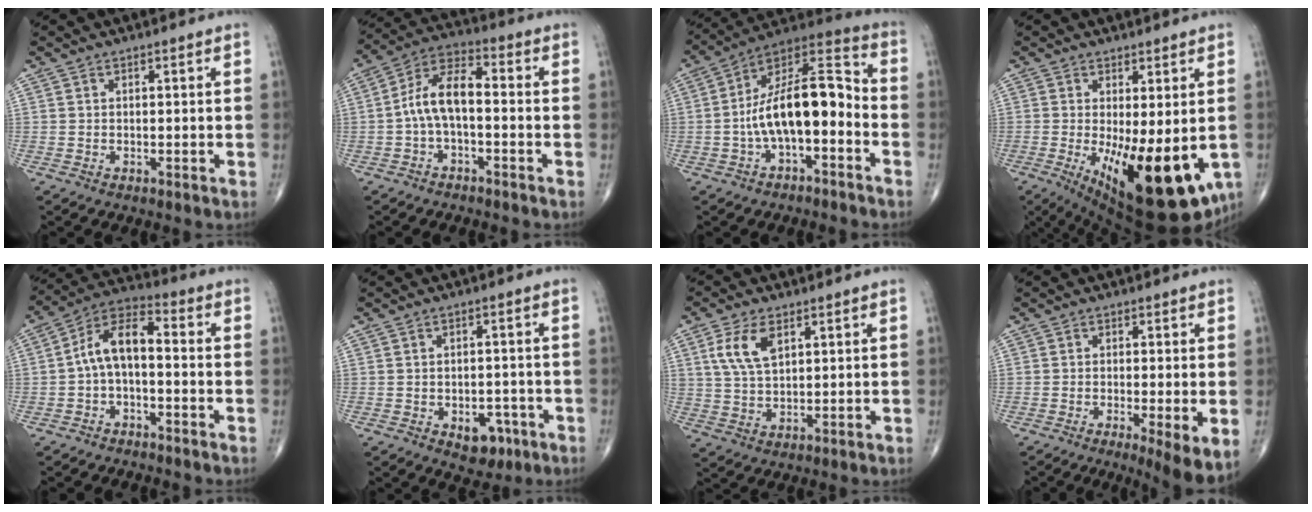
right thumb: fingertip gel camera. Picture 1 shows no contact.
{"total": 8.9, "force": [-1.3, 4.3, 7.7], "torque": [-0.145, 0.042, -0.034]}
{"total": 17.1, "force": [-3.1, 6.6, 15.4], "torque": [-0.273, 0.057, -0.057]}
{"total": 19.0, "force": [-3.7, 7.0, 17.2], "torque": [-0.230, -0.036, -0.030]}
{"total": 8.8, "force": [-1.1, 4.4, 7.6], "torque": [-0.133, 0.044, -0.032]}
{"total": 5.7, "force": [-2.5, 3.7, 3.6], "torque": [-0.024, 0.016, -0.027]}
{"total": 7.3, "force": [3.0, 3.8, 5.5], "torque": [-0.109, -0.009, 0.062]}
{"total": 7.0, "force": [-1.8, 1.3, 6.6], "torque": [-0.108, -0.022, -0.031]}